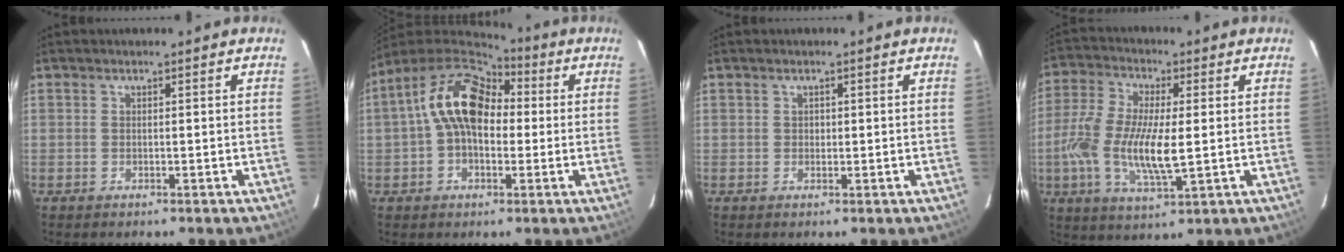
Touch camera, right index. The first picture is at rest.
{"total": 13.9, "force": [1.5, 8.9, 10.5], "torque": [-0.191, 0.034, 0.019]}
{"total": 0.8, "force": [0.2, 0.8, 0.1], "torque": [0.002, 0.003, 0.003]}
{"total": 12.8, "force": [-1.1, 4.2, 12.0], "torque": [-0.252, -0.004, -0.026]}